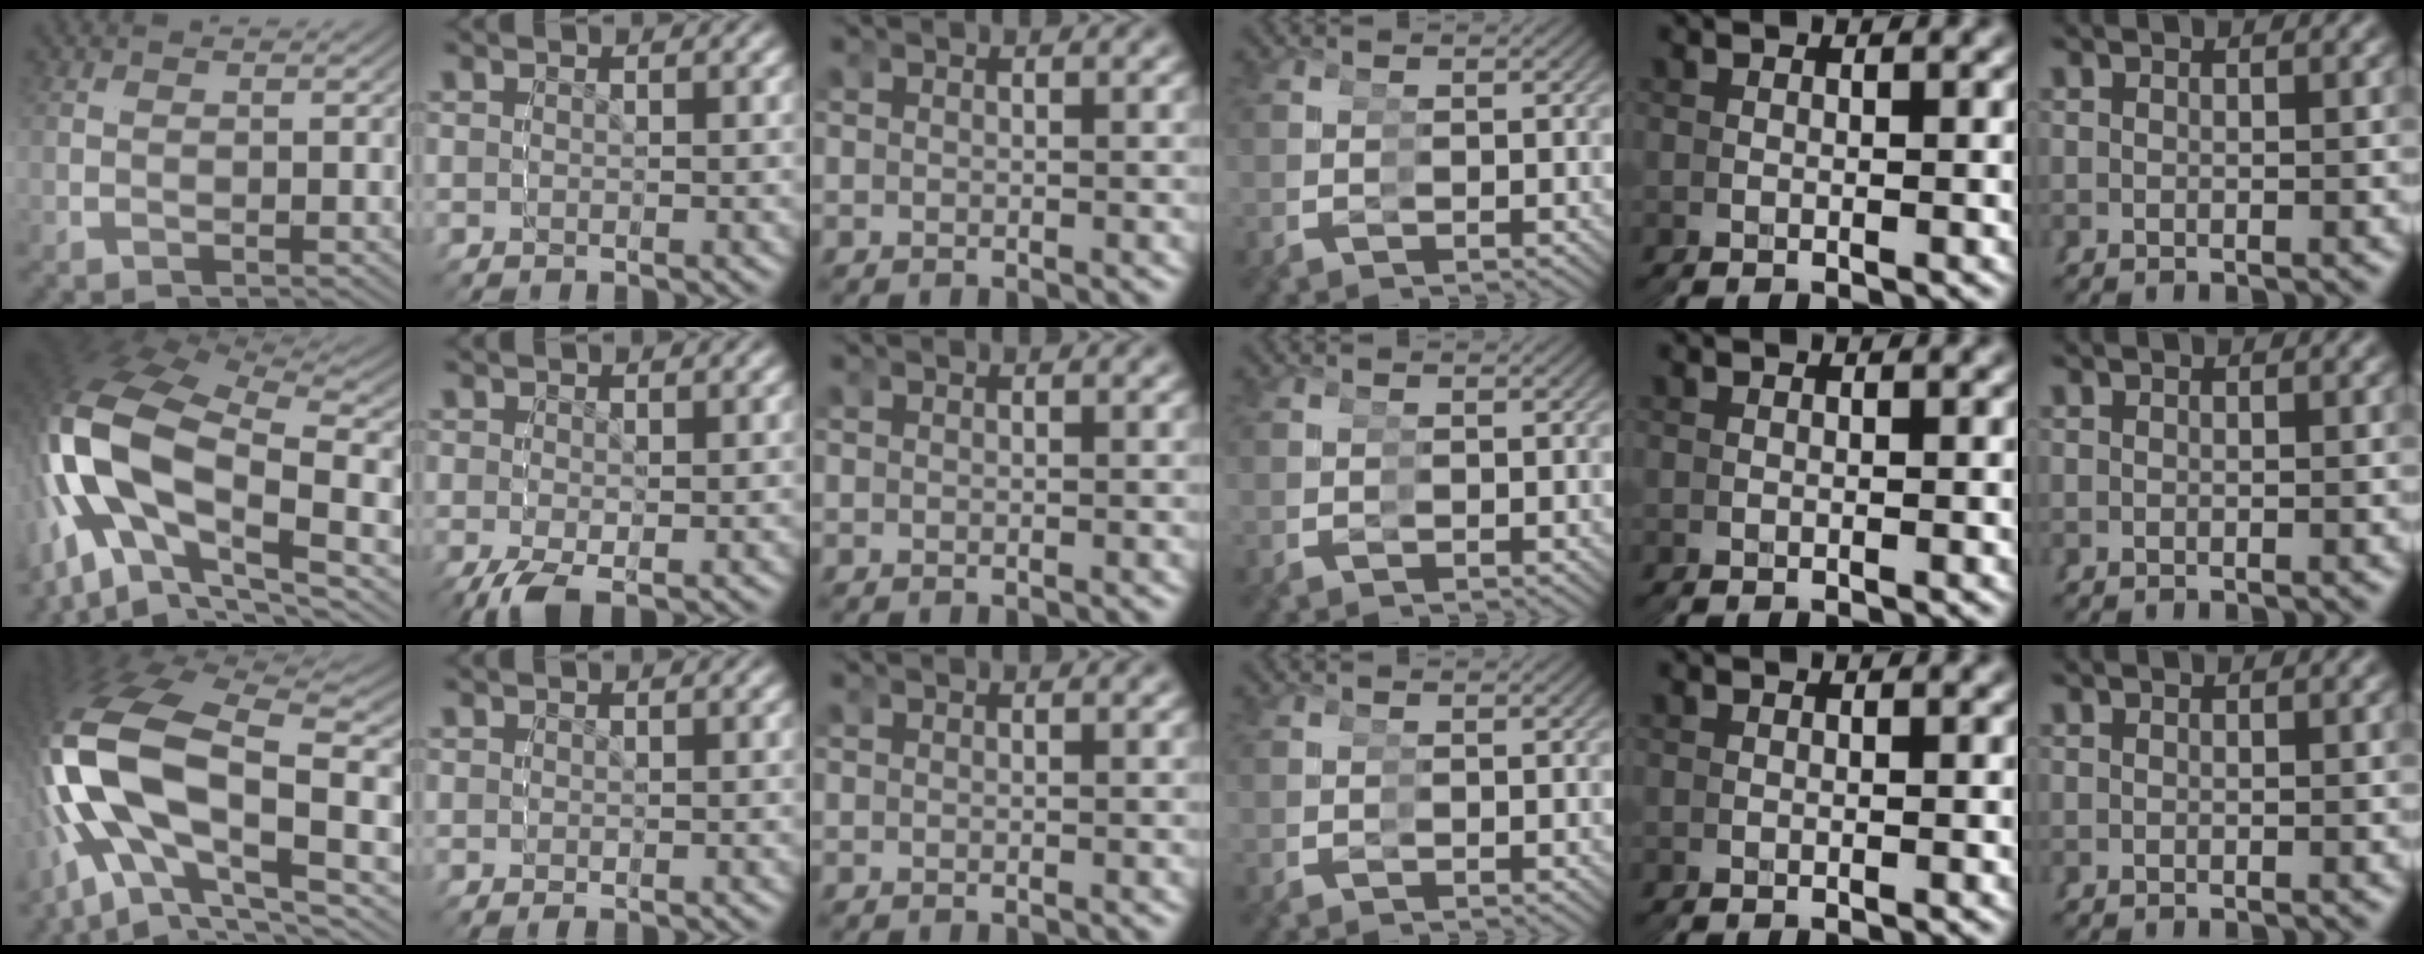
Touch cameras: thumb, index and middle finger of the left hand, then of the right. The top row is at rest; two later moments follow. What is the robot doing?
{"motion": "grasp_and_lifting", "object": "glasses"}